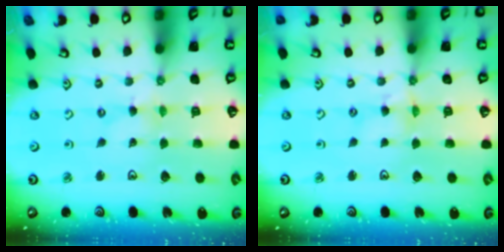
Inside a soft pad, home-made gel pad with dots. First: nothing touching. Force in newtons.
{"total": 2.9, "press": 2.9, "slide": 0.4}